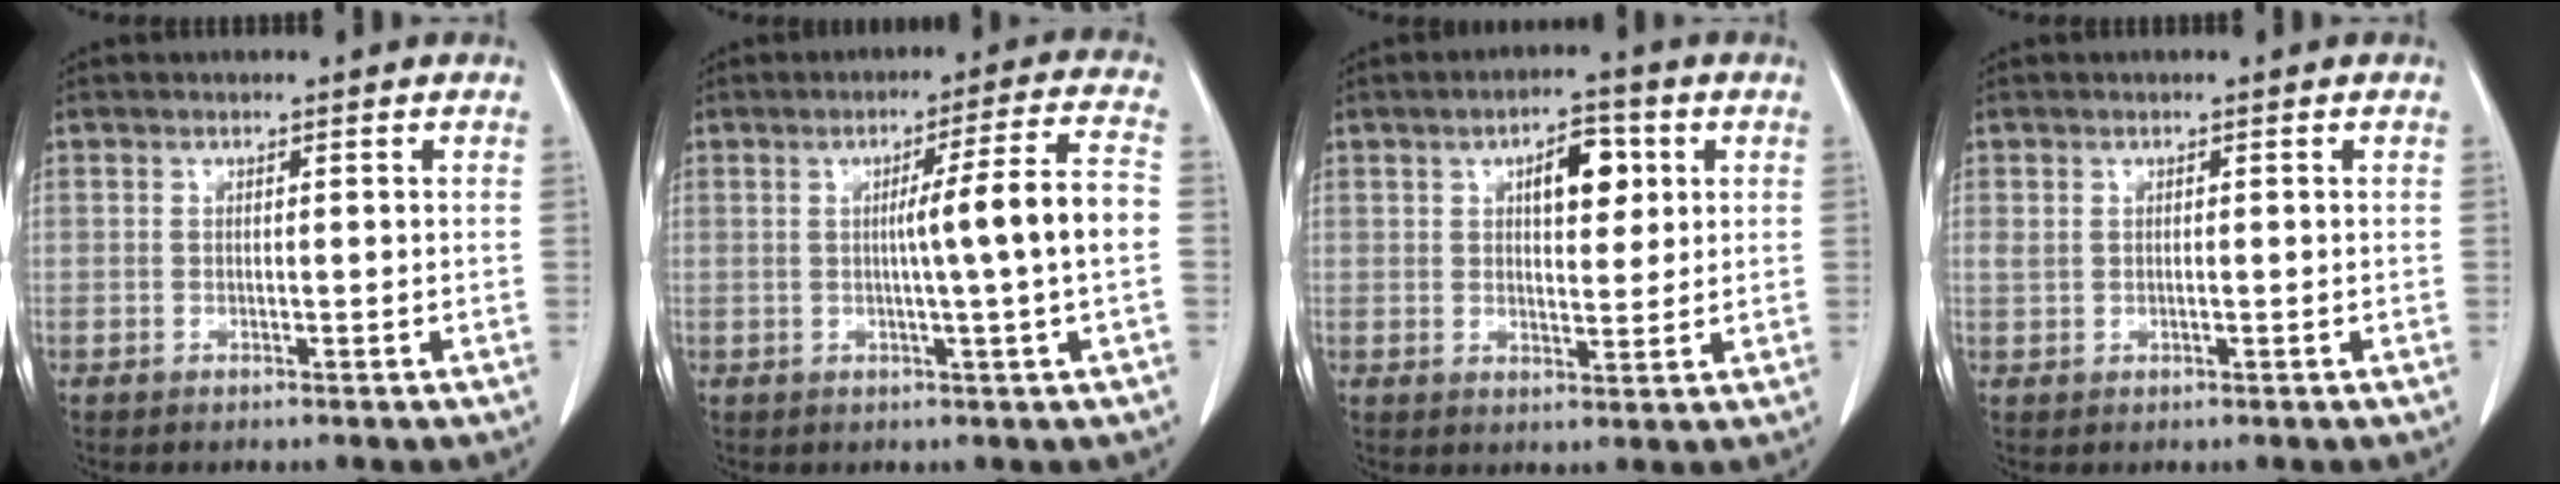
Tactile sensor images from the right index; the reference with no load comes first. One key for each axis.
{"total": 9.0, "fx": -0.5, "fy": -1.5, "fz": 8.8, "tx": -0.130, "ty": 0.007, "tz": -0.004}
{"total": 6.5, "fx": 2.2, "fy": 2.7, "fz": 5.4, "tx": -0.082, "ty": 0.008, "tz": 0.035}
{"total": 1.1, "fx": 0.2, "fy": 0.7, "fz": 0.8, "tx": -0.022, "ty": 0.007, "tz": 0.008}